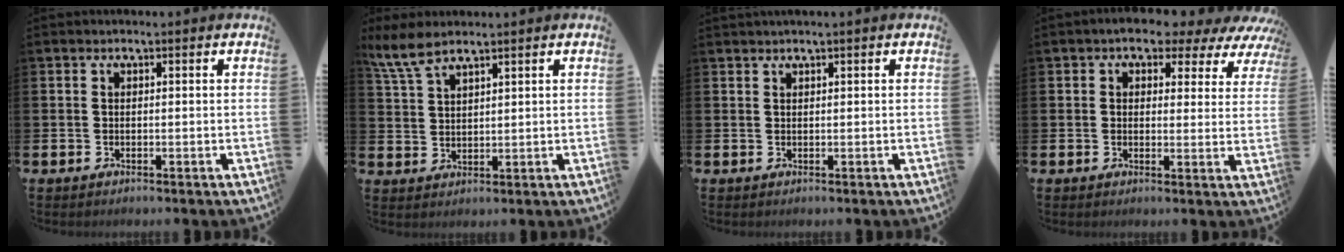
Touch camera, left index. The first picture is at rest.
{"total": 5.7, "force": [4.8, 1.4, 2.6], "torque": [-0.061, -0.014, 0.088]}
{"total": 0.7, "force": [0.7, -0.2, 0.3], "torque": [-0.007, 0.000, 0.014]}
{"total": 4.2, "force": [3.4, 2.1, 1.5], "torque": [-0.036, -0.022, 0.052]}